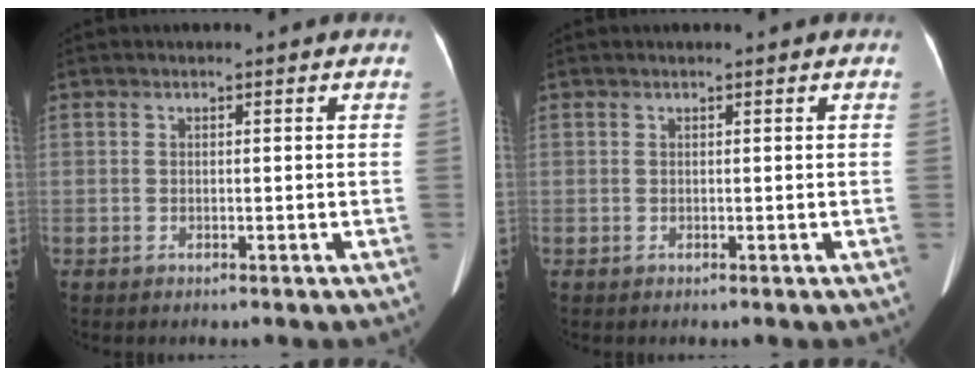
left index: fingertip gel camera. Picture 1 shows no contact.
{"total": 0.7, "force": [-0.7, -0.1, 0.0], "torque": [0.000, 0.004, -0.010]}